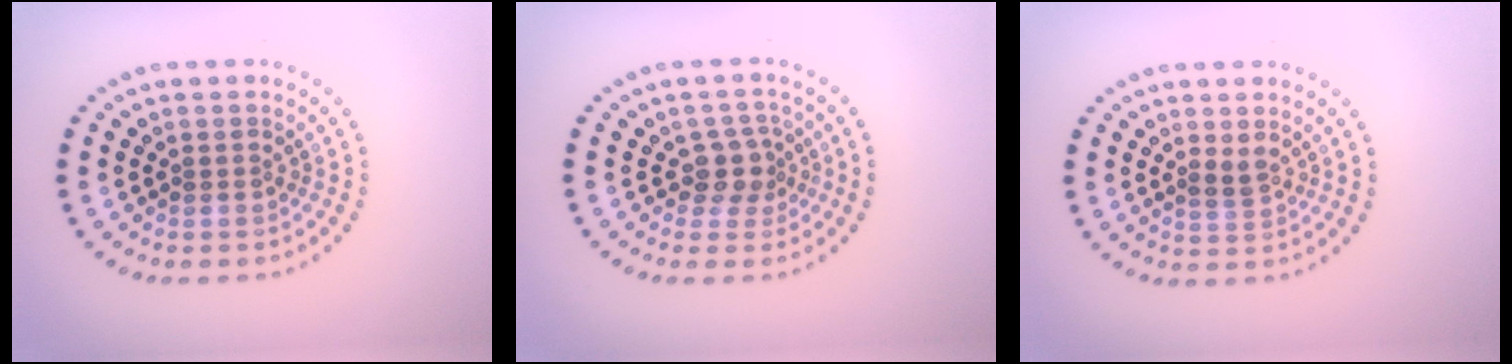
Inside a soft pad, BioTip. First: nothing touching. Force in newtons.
{"total": 2.2, "press": 1.8, "slide": 1.3}
{"total": 1.1, "press": 1.1, "slide": 0.4}